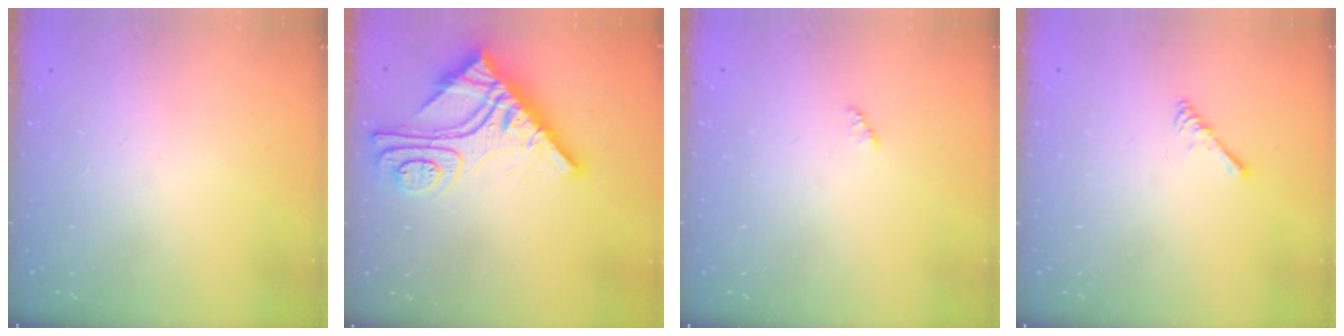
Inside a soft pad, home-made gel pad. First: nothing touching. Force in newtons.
{"total": 17.0, "press": 16.9, "slide": 1.4}
{"total": 1.3, "press": 1.3, "slide": 0.2}
{"total": 2.4, "press": 2.4, "slide": 0.4}